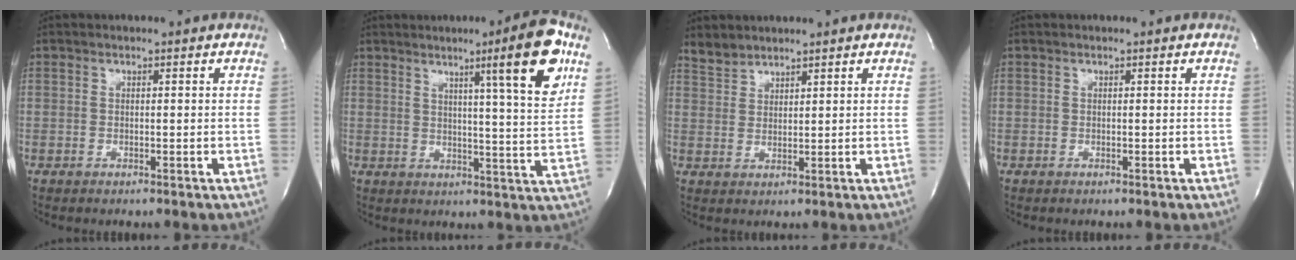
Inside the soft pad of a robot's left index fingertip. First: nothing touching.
{"total": 11.4, "force": [5.8, -1.0, 9.8], "torque": [-0.139, -0.011, 0.077]}
{"total": 2.8, "force": [2.7, 0.8, -0.2], "torque": [-0.003, 0.008, 0.056]}
{"total": 0.0}